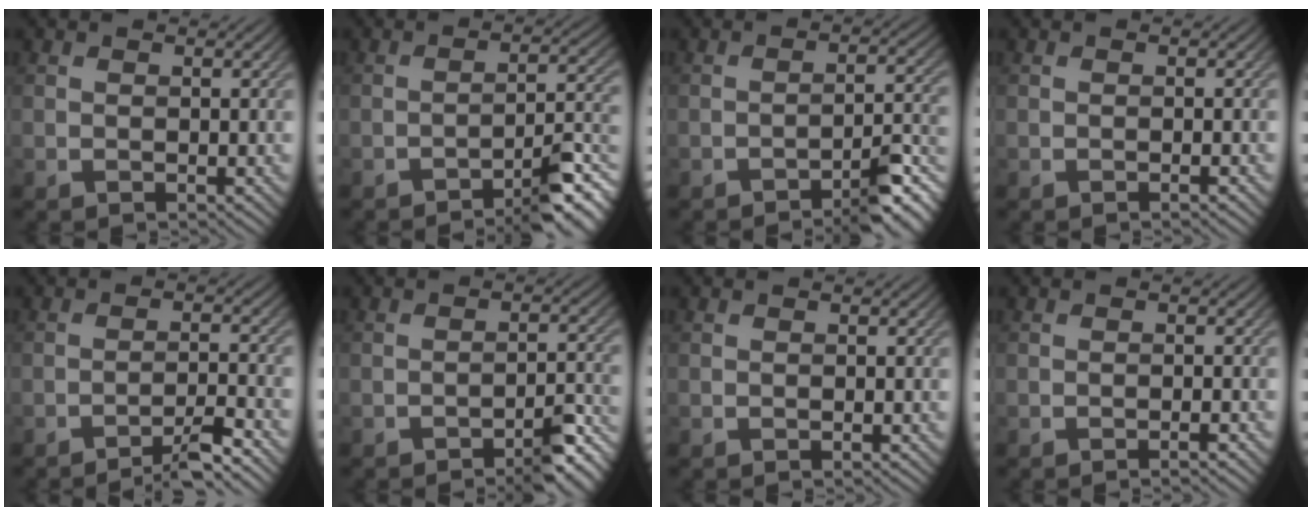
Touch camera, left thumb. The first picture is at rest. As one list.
[{"total": 7.0, "force": [-4.7, 1.3, 5.0], "torque": [-0.065, 0.009, -0.070]}, {"total": 6.2, "force": [-4.2, 1.2, 4.4], "torque": [-0.056, 0.007, -0.060]}, {"total": 0.7, "force": [-0.4, 0.0, 0.6], "torque": [-0.007, 0.002, -0.010]}, {"total": 4.6, "force": [-3.5, 0.4, 3.0], "torque": [-0.042, 0.015, -0.067]}, {"total": 5.1, "force": [-3.6, 1.1, 3.5], "torque": [-0.045, 0.007, -0.049]}, {"total": 0.0}, {"total": 1.3, "force": [-0.7, 0.1, 1.0], "torque": [-0.011, 0.005, -0.017]}]